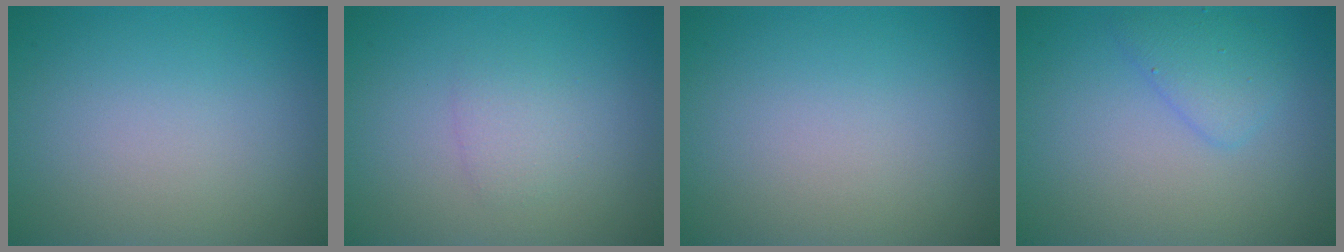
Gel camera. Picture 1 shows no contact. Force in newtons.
{"total": 1.4, "press": 1.4, "slide": 0.1}
{"total": 0.0}
{"total": 2.1, "press": 2.1, "slide": 0.2}